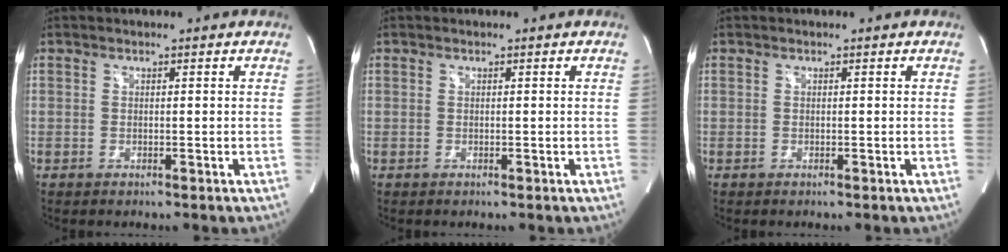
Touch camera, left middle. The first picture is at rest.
{"total": 0.0}
{"total": 0.0}